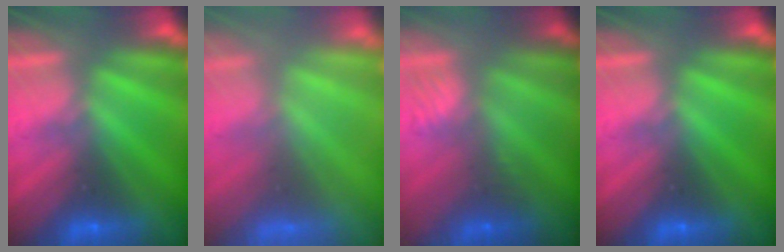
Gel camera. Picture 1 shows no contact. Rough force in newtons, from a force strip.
{"total": 6.9}
{"total": 2.4}
{"total": 0.0}